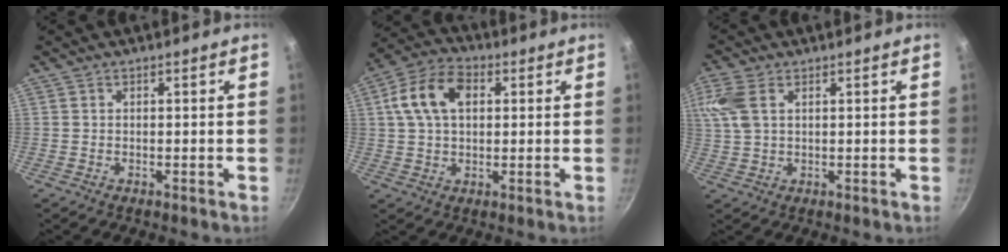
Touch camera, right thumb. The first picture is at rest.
{"total": 11.4, "force": [2.8, 7.3, 8.3], "torque": [-0.151, 0.020, 0.044]}
{"total": 7.5, "force": [2.7, 4.4, 5.5], "torque": [-0.150, 0.013, 0.058]}